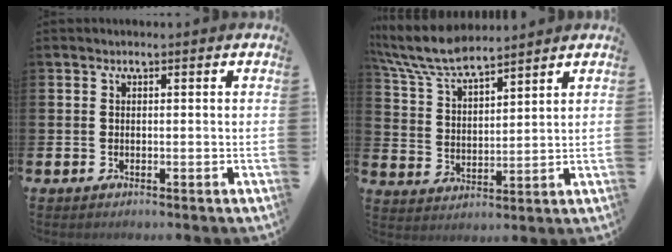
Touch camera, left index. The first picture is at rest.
{"total": 7.6, "force": [7.0, 1.4, 2.7], "torque": [-0.078, -0.037, 0.125]}